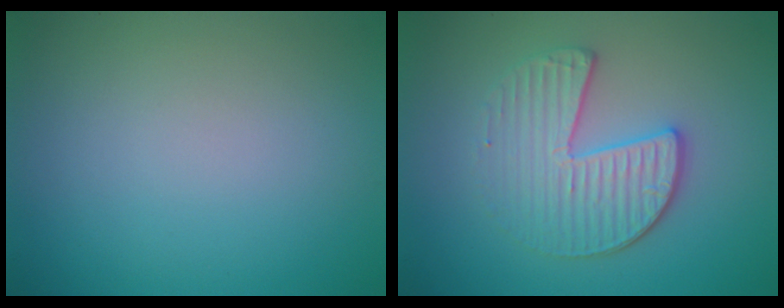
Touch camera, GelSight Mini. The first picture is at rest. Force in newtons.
{"total": 3.8, "press": 3.4, "slide": 1.7}